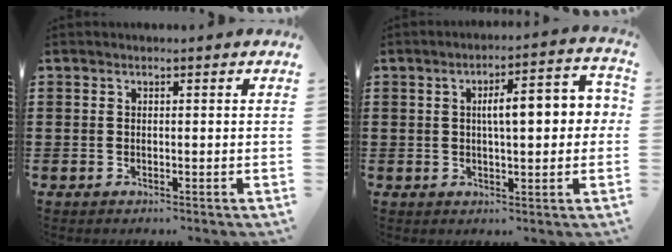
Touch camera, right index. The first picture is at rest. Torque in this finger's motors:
{"motor_torque": [1.68, -0.20, 0.79, 0.13]}